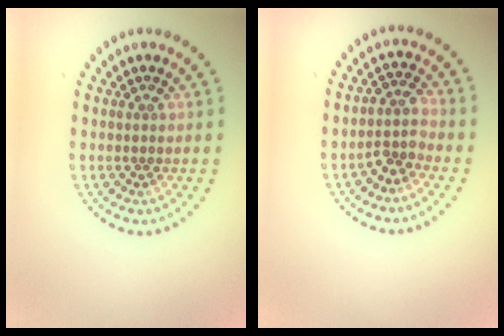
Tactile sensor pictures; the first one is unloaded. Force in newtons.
{"total": 2.2, "press": 1.7, "slide": 1.4}